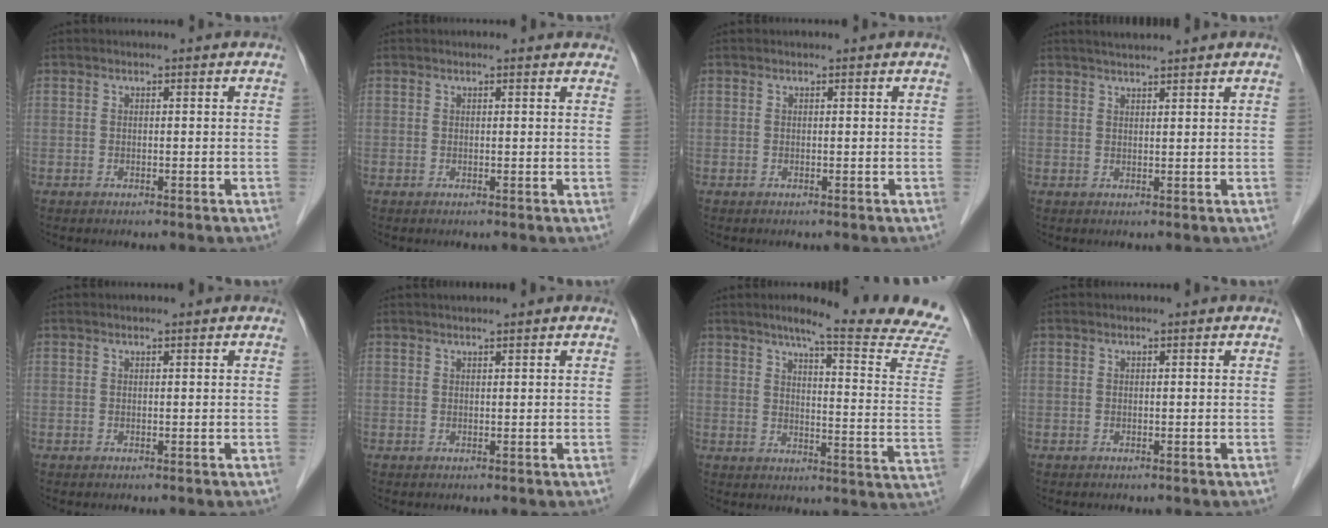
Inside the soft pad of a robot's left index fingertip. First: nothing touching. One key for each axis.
{"total": 3.5, "fx": 3.2, "fy": 0.9, "fz": 1.1, "tx": -0.012, "ty": 0.011, "tz": 0.024}
{"total": 0.0}
{"total": 4.0, "fx": 3.6, "fy": -0.1, "fz": 1.8, "tx": -0.025, "ty": 0.023, "tz": 0.058}
{"total": 0.7, "fx": 0.6, "fy": 0.1, "fz": 0.3, "tx": -0.008, "ty": 0.010, "tz": 0.011}
{"total": 2.1, "fx": 1.8, "fy": 0.0, "fz": 1.0, "tx": -0.010, "ty": 0.019, "tz": 0.031}
{"total": 20.0, "fx": 17.5, "fy": -1.5, "fz": 9.5, "tx": -0.131, "ty": -0.091, "tz": 0.203}
{"total": 0.0}